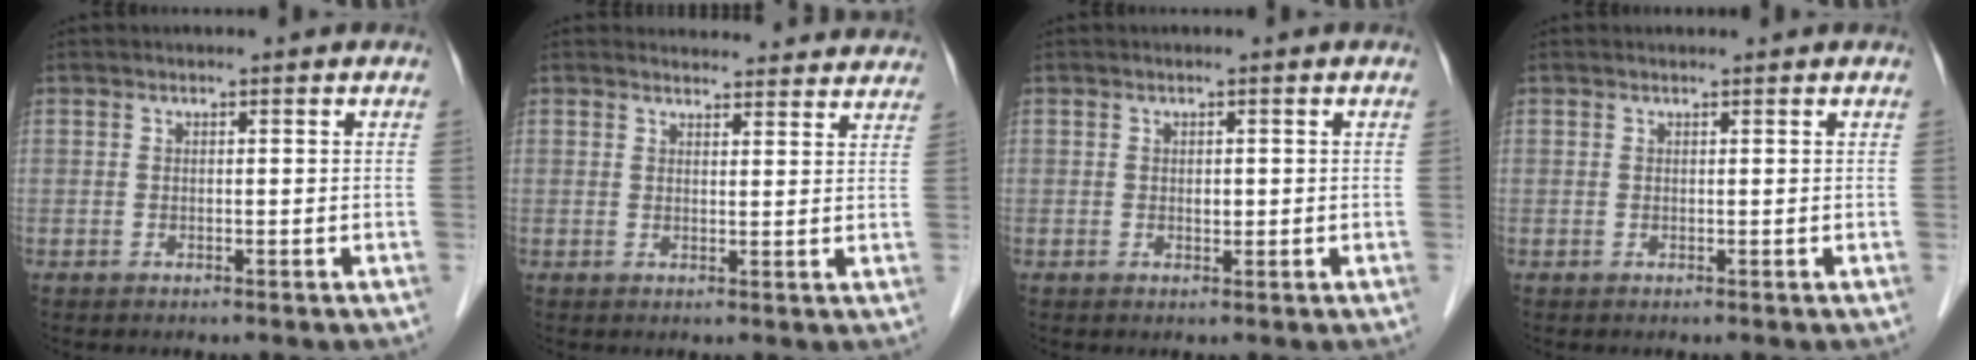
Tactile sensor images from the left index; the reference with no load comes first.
{"total": 12.1, "force": [11.7, 2.7, 1.5], "torque": [0.014, 0.002, 0.111]}
{"total": 0.8, "force": [-0.2, 0.5, 0.6], "torque": [-0.009, -0.003, -0.001]}
{"total": 0.6, "force": [0.5, 0.0, 0.2], "torque": [-0.007, 0.005, 0.009]}